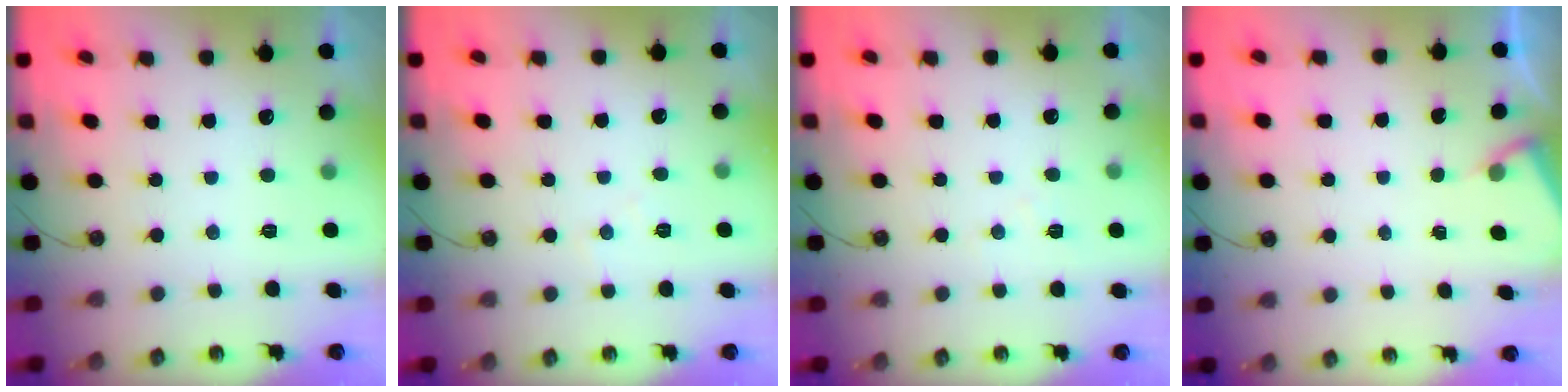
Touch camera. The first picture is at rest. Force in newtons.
{"total": 3.7, "press": 3.6, "slide": 0.6}
{"total": 4.4, "press": 4.4, "slide": 0.6}
{"total": 2.3, "press": 2.3, "slide": 0.4}